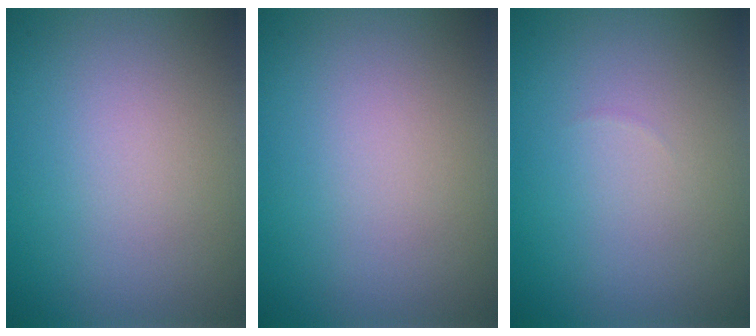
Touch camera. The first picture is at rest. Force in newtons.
{"total": 0.0}
{"total": 0.0}